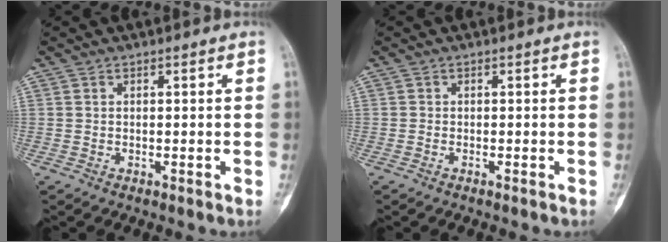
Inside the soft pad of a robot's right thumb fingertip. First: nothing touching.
{"total": 0.0}